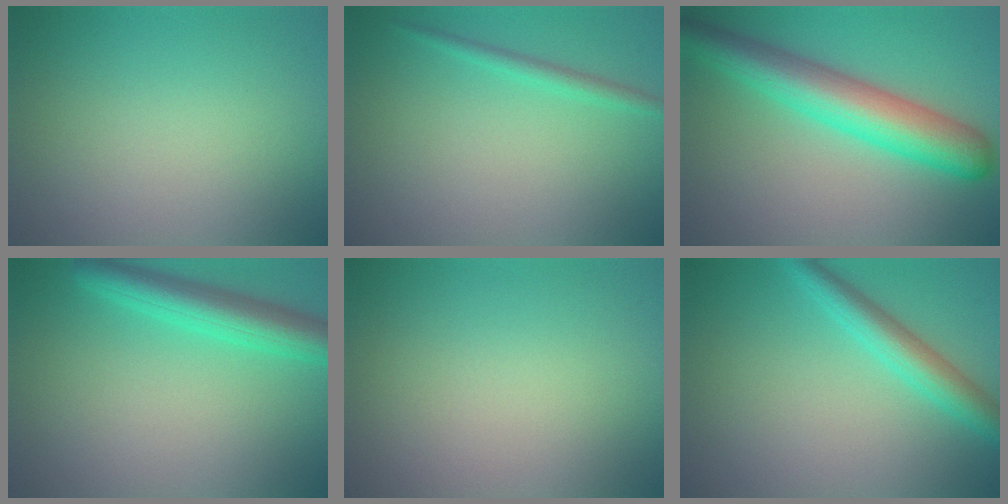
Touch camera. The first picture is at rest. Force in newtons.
{"total": 1.5, "press": 1.5, "slide": 0.1}
{"total": 7.5, "press": 7.5, "slide": 0.2}
{"total": 4.9, "press": 4.9, "slide": 0.3}
{"total": 0.0}
{"total": 3.6, "press": 3.6, "slide": 0.2}